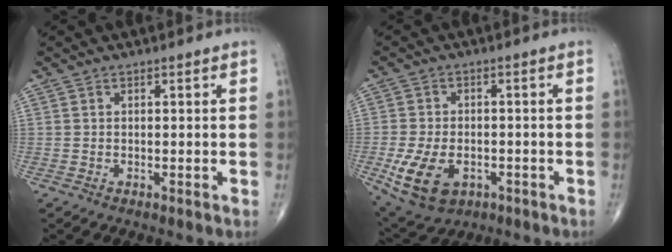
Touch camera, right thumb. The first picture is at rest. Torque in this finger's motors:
{"motor_torque": [-0.12, 0.34, 0.49, 0.36, 0.23]}